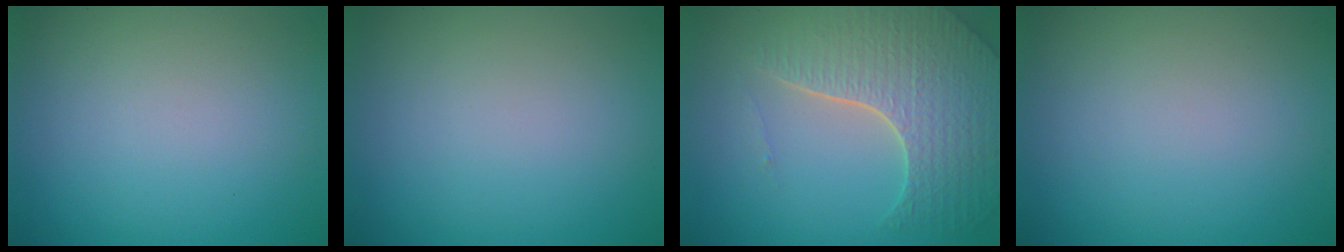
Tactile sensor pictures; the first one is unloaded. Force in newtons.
{"total": 0.0}
{"total": 7.0, "press": 5.2, "slide": 4.6}
{"total": 0.0}